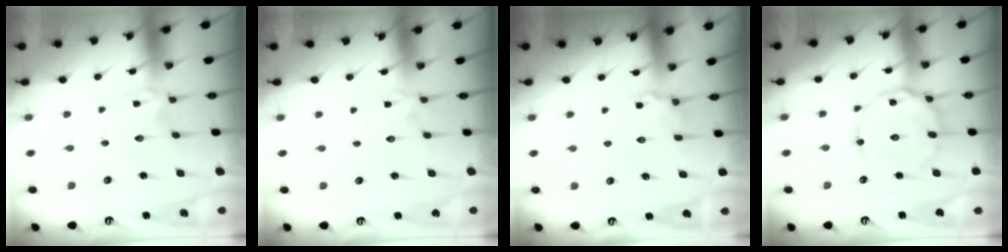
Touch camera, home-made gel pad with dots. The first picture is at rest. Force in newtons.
{"total": 1.8, "press": 1.8, "slide": 0.3}
{"total": 4.2, "press": 4.0, "slide": 1.4}
{"total": 13.2, "press": 13.2, "slide": 1.1}